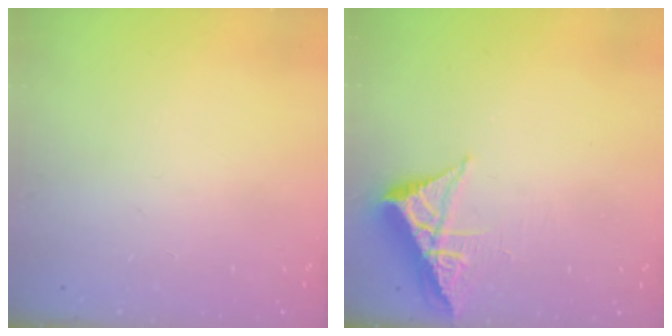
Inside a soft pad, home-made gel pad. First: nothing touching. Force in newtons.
{"total": 6.3, "press": 6.2, "slide": 0.9}